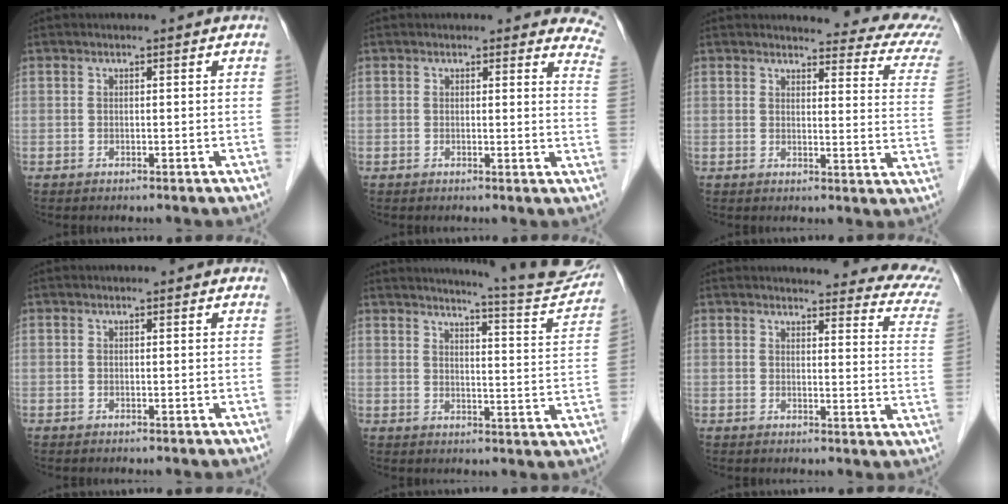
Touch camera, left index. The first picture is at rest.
{"total": 7.2, "force": [6.6, 2.2, 2.0], "torque": [0.009, -0.024, 0.031]}
{"total": 12.9, "force": [11.9, 1.9, 4.4], "torque": [-0.026, -0.058, 0.098]}
{"total": 0.0}
{"total": 14.3, "force": [13.7, -0.5, 4.1], "torque": [-0.059, -0.063, 0.158]}
{"total": 15.7, "force": [14.6, 2.4, 5.2], "torque": [-0.034, -0.059, 0.129]}